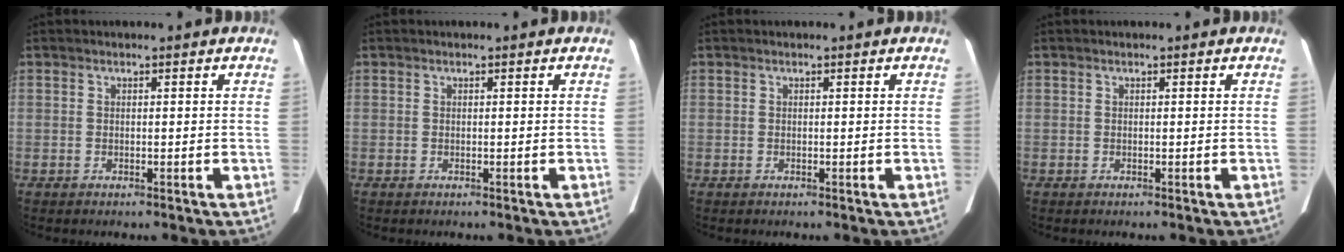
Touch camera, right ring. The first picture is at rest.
{"total": 0.0}
{"total": 0.0}
{"total": 0.0}